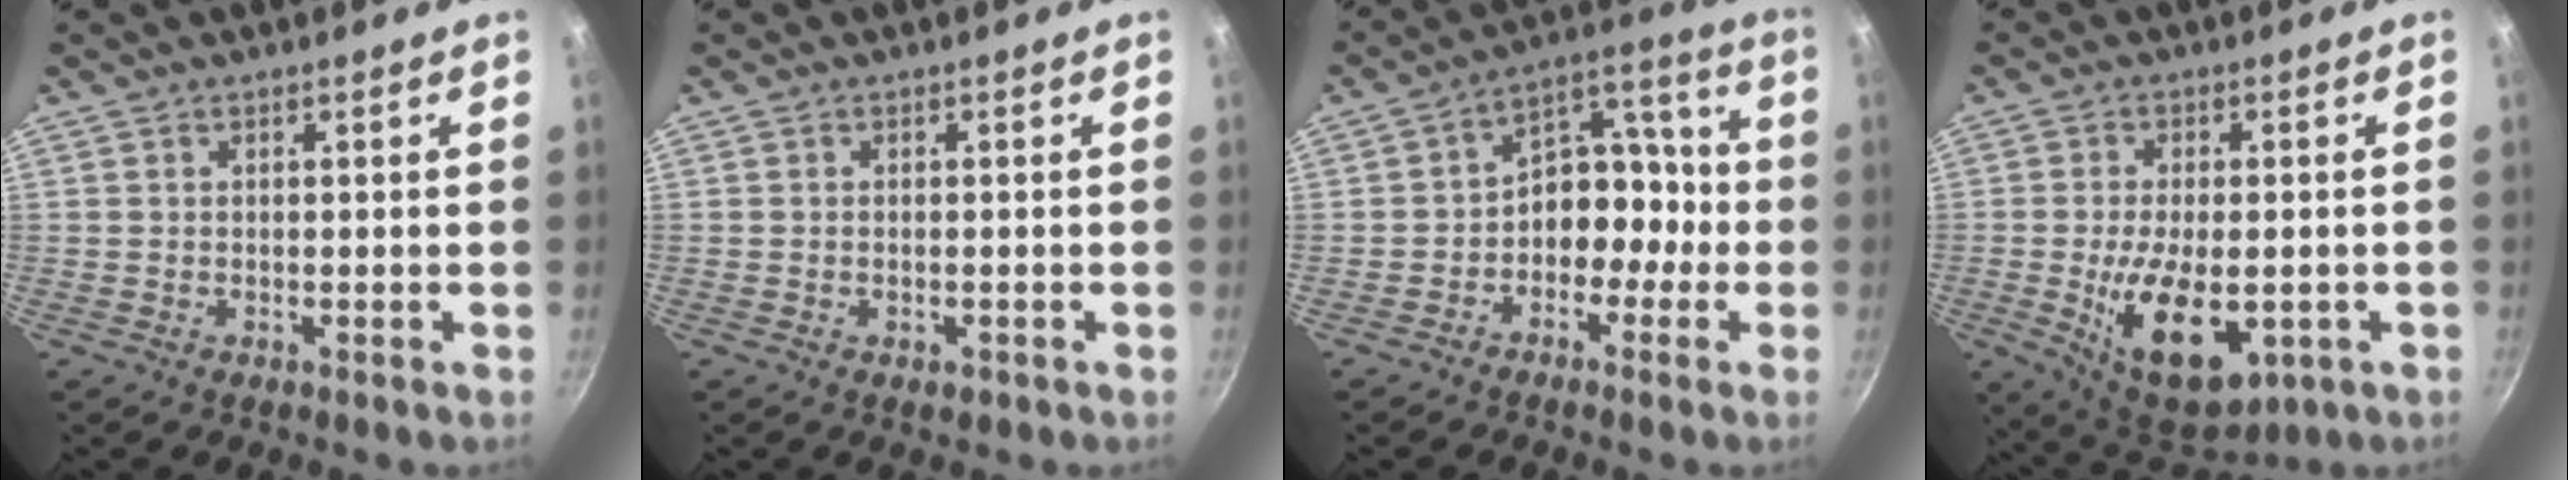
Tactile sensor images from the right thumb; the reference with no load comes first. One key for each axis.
{"total": 0.9, "fx": -0.4, "fy": 0.5, "fz": 0.6, "tx": -0.009, "ty": 0.002, "tz": -0.004}
{"total": 11.2, "fx": -2.3, "fy": 7.9, "fz": 7.7, "tx": -0.069, "ty": 0.050, "tz": -0.051}
{"total": 14.8, "fx": -3.6, "fy": 7.5, "fz": 12.2, "tx": -0.189, "ty": -0.010, "tz": -0.038}